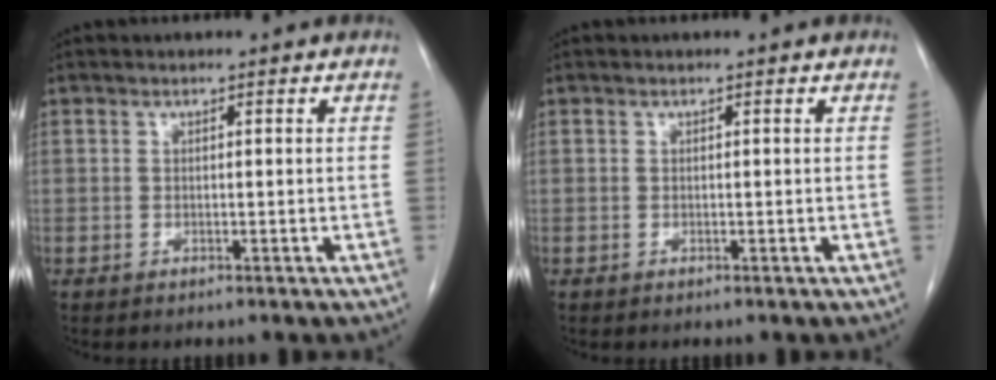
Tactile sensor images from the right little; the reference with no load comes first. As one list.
[{"total": 0.0}]